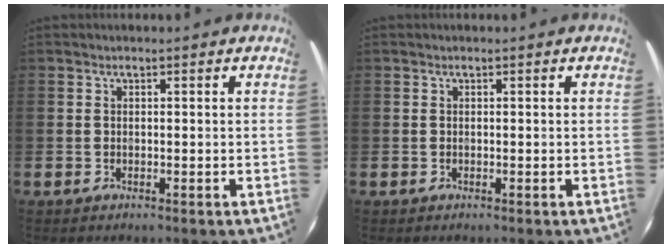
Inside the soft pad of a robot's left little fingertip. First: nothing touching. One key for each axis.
{"total": 0.0}